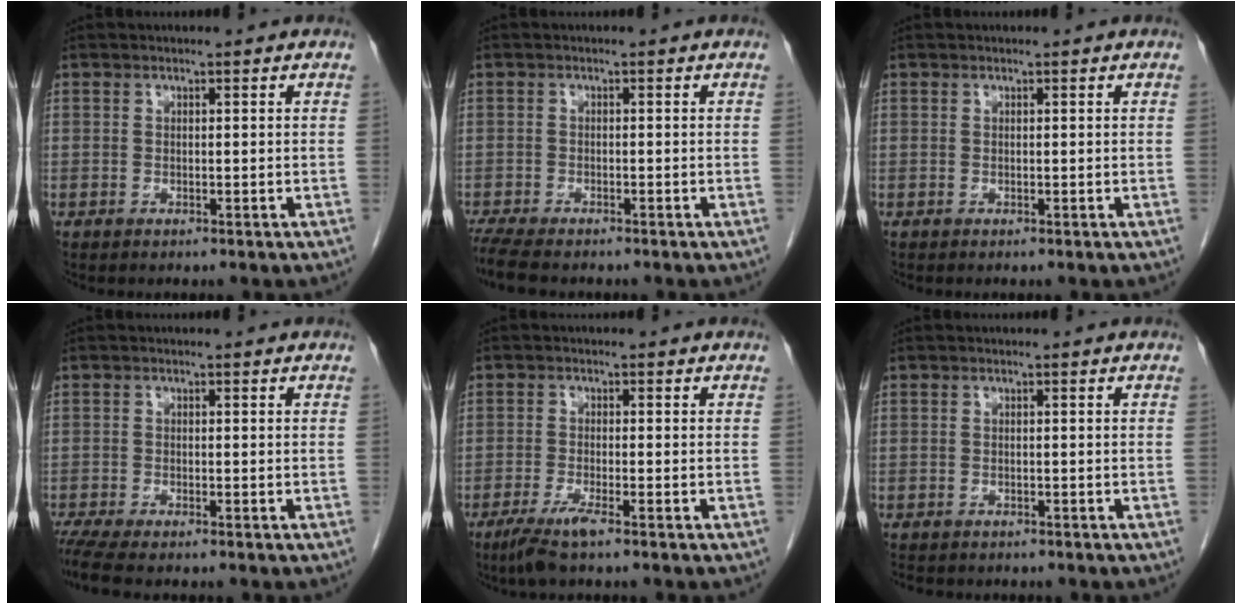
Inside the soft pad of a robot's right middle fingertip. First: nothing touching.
{"total": 7.0, "force": [-5.9, 1.4, 3.4], "torque": [-0.063, -0.018, -0.098]}
{"total": 0.0}
{"total": 5.1, "force": [-4.2, 0.5, 2.7], "torque": [-0.052, -0.016, -0.072]}
{"total": 4.1, "force": [-2.8, -0.1, 3.0], "torque": [-0.065, -0.013, -0.057]}
{"total": 4.5, "force": [-3.9, 1.7, 1.6], "torque": [-0.030, -0.008, -0.049]}